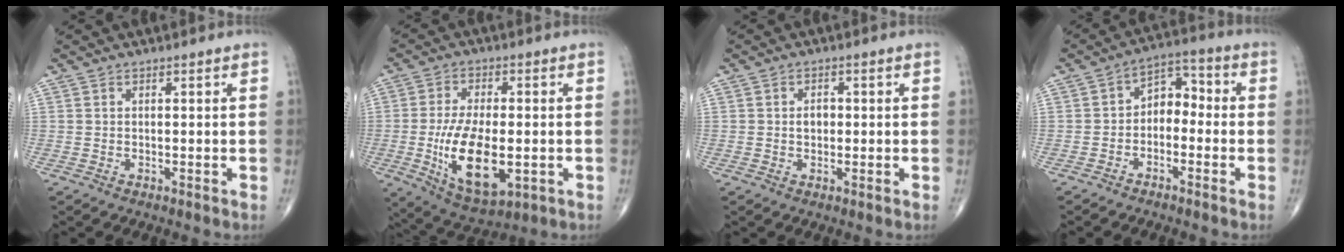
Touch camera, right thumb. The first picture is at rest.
{"total": 14.8, "force": [-2.8, 7.0, 12.8], "torque": [-0.225, -0.010, -0.035]}
{"total": 2.2, "force": [0.0, 1.7, 1.4], "torque": [-0.012, 0.005, -0.002]}
{"total": 6.5, "force": [-1.6, 4.5, 4.4], "torque": [-0.044, 0.042, -0.042]}